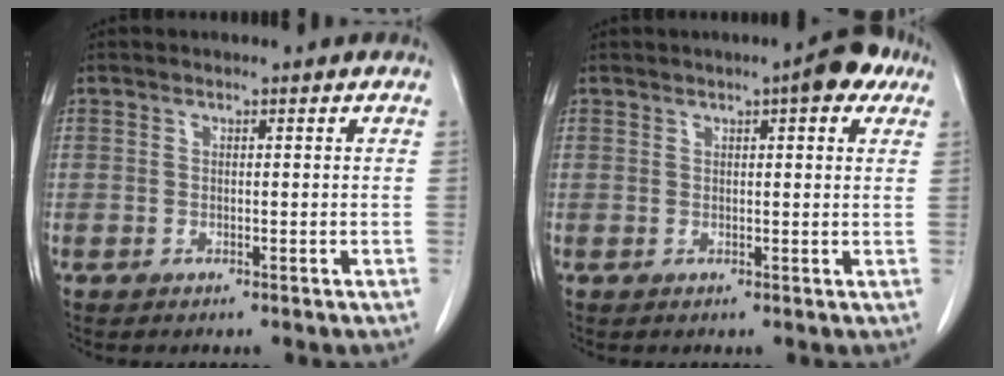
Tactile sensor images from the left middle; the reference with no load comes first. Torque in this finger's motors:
{"motor_torque": [0.74, -0.68, 0.22, 0.05]}